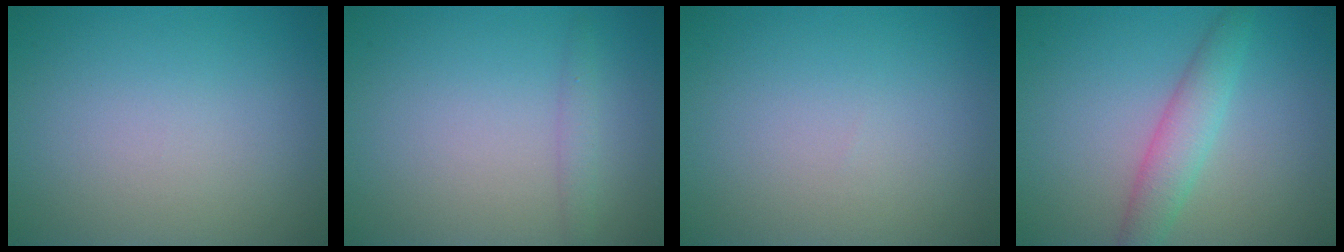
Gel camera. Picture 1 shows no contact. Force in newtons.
{"total": 1.1, "press": 1.1, "slide": 0.1}
{"total": 0.0}
{"total": 3.2, "press": 3.2, "slide": 0.1}